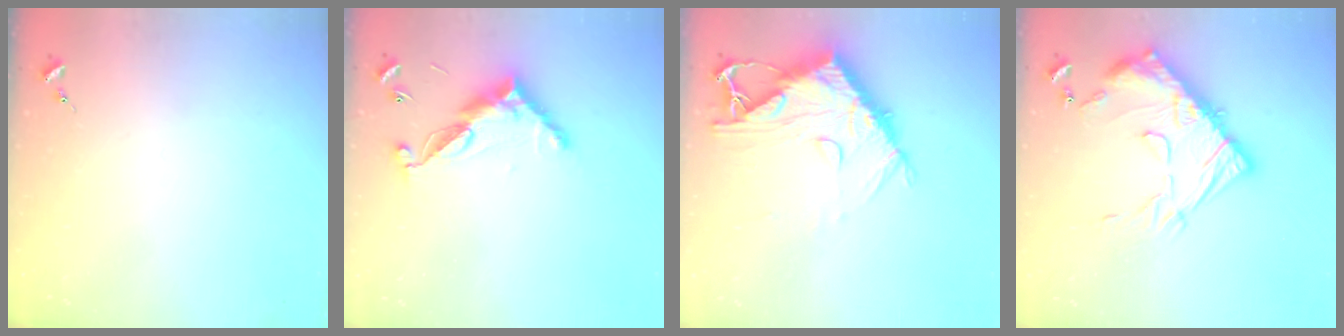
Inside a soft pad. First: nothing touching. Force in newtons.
{"total": 12.2, "press": 12.1, "slide": 0.3}
{"total": 13.2, "press": 13.1, "slide": 1.4}
{"total": 20.3, "press": 20.3, "slide": 1.1}